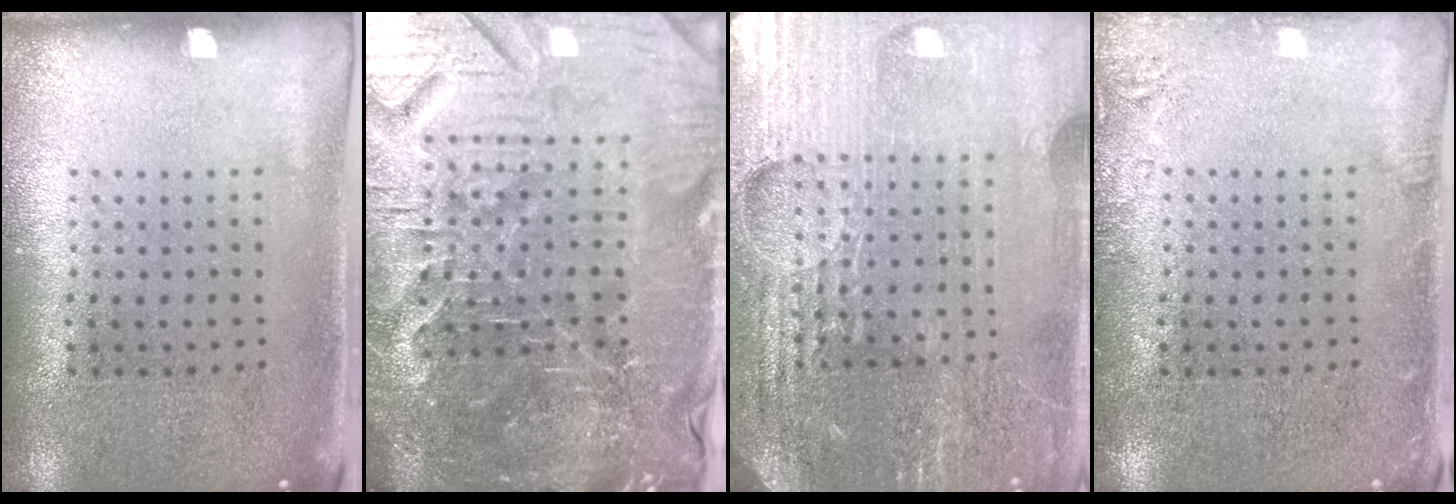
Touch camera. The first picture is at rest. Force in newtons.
{"total": 6.0, "press": 5.5, "slide": 2.3}
{"total": 5.1, "press": 4.7, "slide": 2.0}
{"total": 1.8, "press": 1.7, "slide": 0.4}